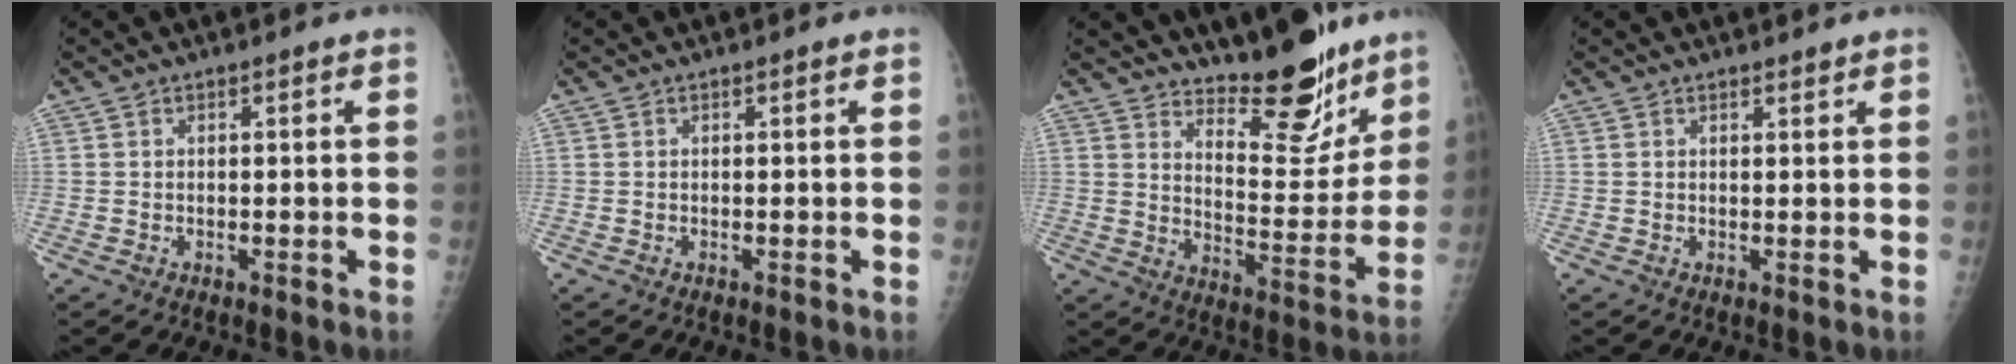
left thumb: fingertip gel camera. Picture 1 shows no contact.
{"total": 0.0}
{"total": 14.6, "force": [11.9, 4.6, 7.0], "torque": [-0.055, -0.104, 0.187]}
{"total": 1.0, "force": [0.9, 0.3, 0.3], "torque": [-0.003, -0.007, 0.014]}